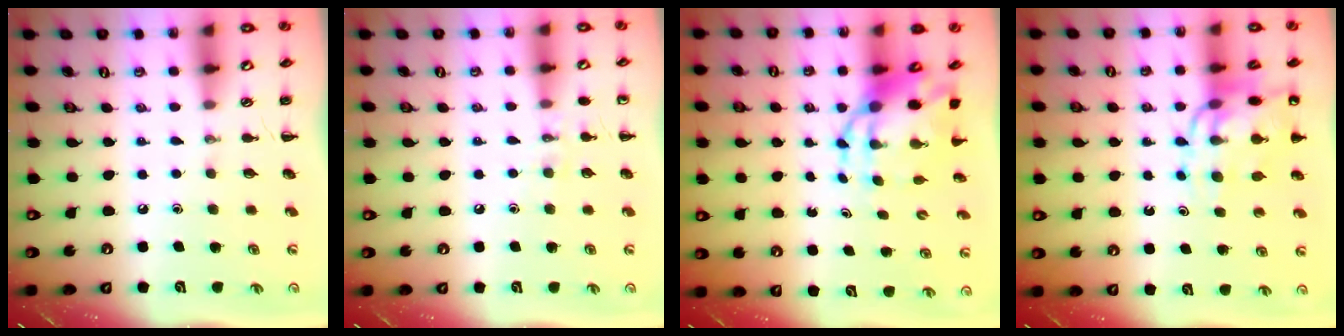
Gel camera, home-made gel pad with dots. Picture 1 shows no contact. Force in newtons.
{"total": 6.8, "press": 6.5, "slide": 1.9}
{"total": 7.8, "press": 7.5, "slide": 2.0}
{"total": 12.6, "press": 12.1, "slide": 3.4}